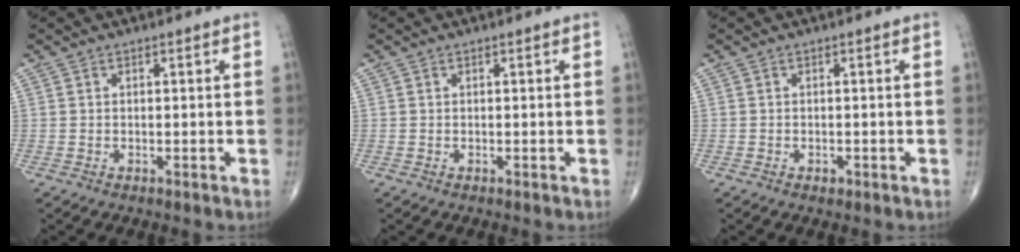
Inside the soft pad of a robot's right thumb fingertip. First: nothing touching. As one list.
[{"total": 0.0}, {"total": 0.9, "force": [-0.5, 0.6, 0.5], "torque": [-0.008, -0.001, -0.006]}]